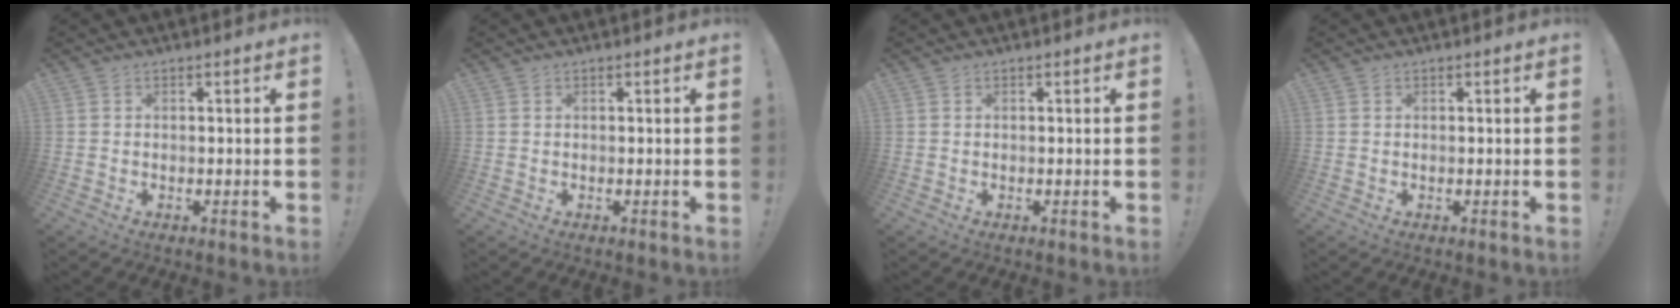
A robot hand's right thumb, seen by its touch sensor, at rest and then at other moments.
{"total": 0.0}
{"total": 0.0}
{"total": 0.0}